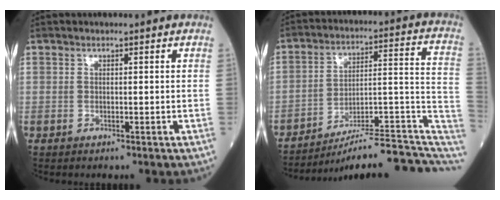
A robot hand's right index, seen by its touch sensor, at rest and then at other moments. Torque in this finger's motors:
{"motor_torque": [-1.25, -0.89, -0.71, -0.14]}